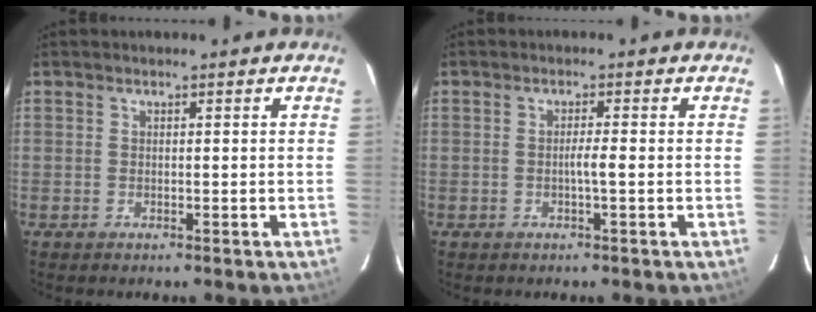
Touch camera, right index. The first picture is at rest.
{"total": 1.8, "force": [-0.4, -0.2, 1.8], "torque": [-0.032, 0.001, -0.008]}